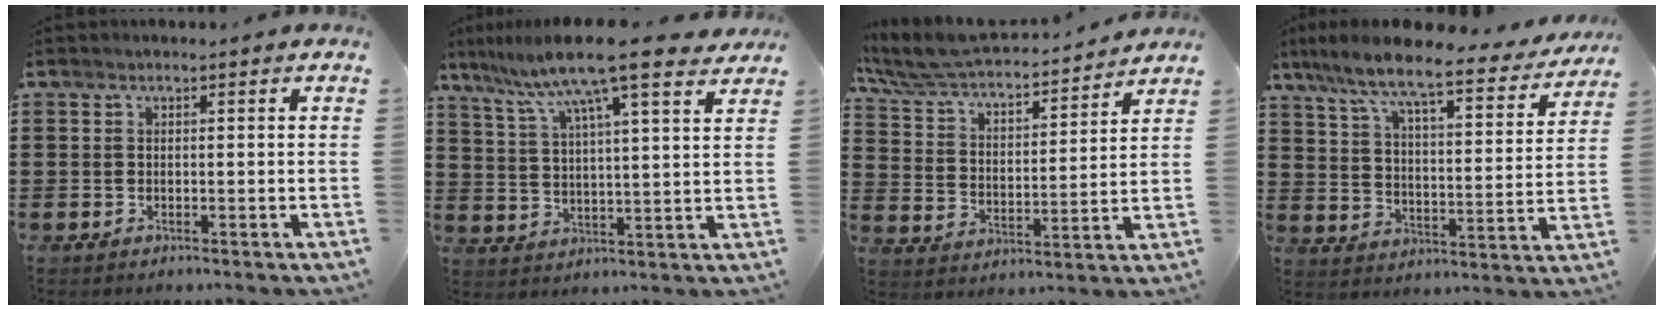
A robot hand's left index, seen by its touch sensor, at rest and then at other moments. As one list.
[{"total": 11.3, "force": [8.8, 0.5, 7.1], "torque": [-0.165, -0.034, 0.145]}, {"total": 6.2, "force": [5.8, 0.8, 2.2], "torque": [-0.069, -0.043, 0.095]}, {"total": 8.6, "force": [7.2, 0.7, 4.6], "torque": [-0.118, -0.046, 0.118]}]